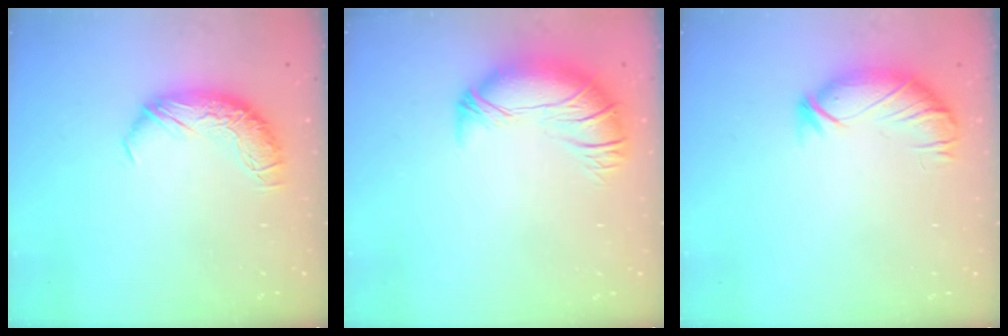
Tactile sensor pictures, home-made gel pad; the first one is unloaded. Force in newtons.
{"total": 2.6, "press": 0.1, "slide": 2.6}
{"total": 3.4, "press": 3.0, "slide": 1.6}